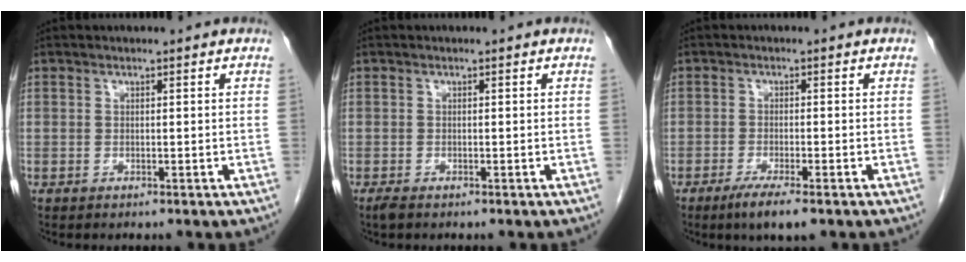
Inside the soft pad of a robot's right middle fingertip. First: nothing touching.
{"total": 1.1, "force": [-0.8, 0.3, 0.6], "torque": [-0.019, -0.003, -0.015]}
{"total": 4.5, "force": [-2.9, 0.5, 3.3], "torque": [-0.065, -0.012, -0.048]}